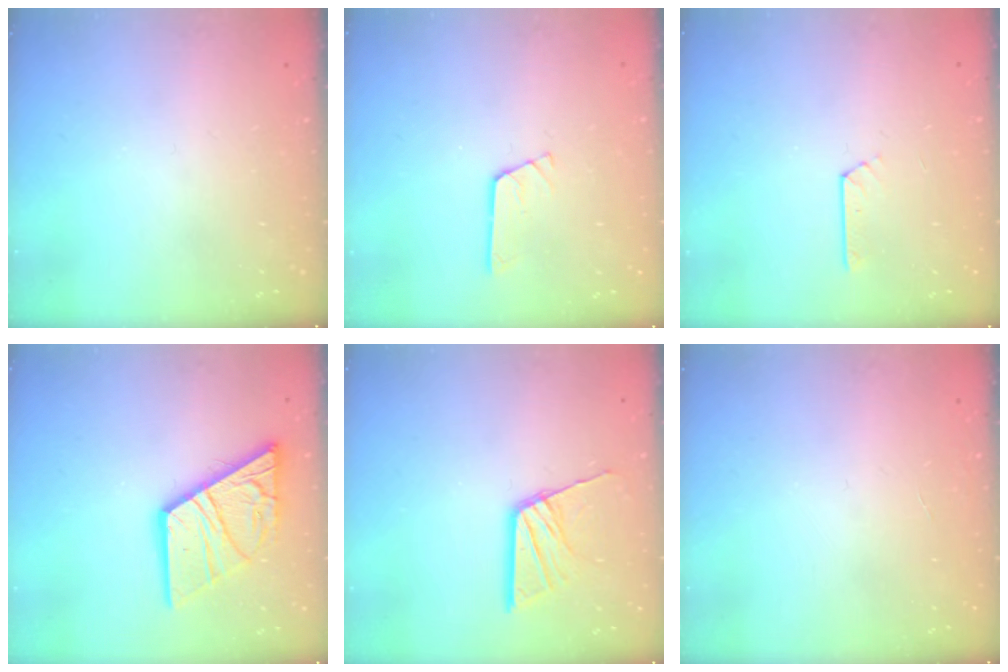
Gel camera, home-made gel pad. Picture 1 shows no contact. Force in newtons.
{"total": 3.1, "press": 3.1, "slide": 0.2}
{"total": 2.2, "press": 2.2, "slide": 0.3}
{"total": 18.8, "press": 18.7, "slide": 2.0}
{"total": 12.5, "press": 12.5, "slide": 1.3}
{"total": 0.0}